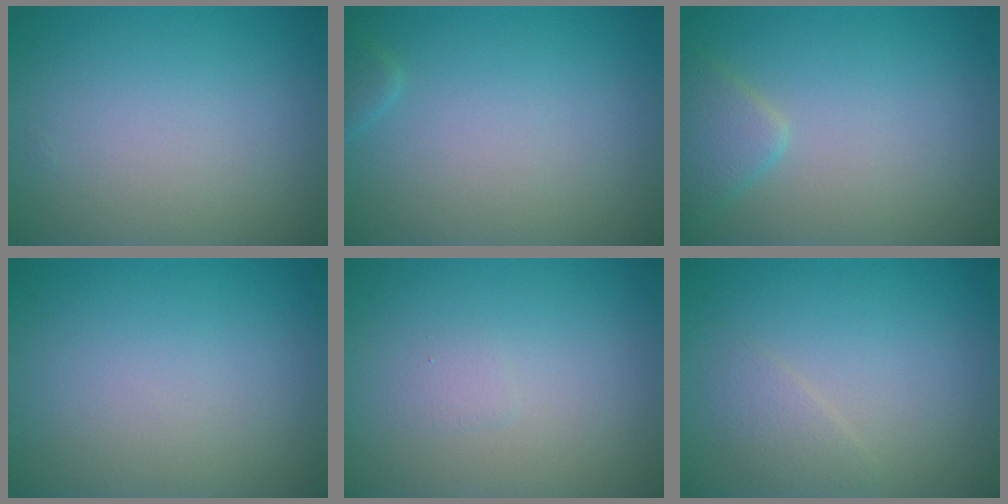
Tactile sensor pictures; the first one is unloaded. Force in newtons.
{"total": 0.9, "press": 0.9, "slide": 0.0}
{"total": 2.3, "press": 2.3, "slide": 0.2}
{"total": 0.0}
{"total": 0.6, "press": 0.6, "slide": 0.1}
{"total": 1.3, "press": 1.3, "slide": 0.1}